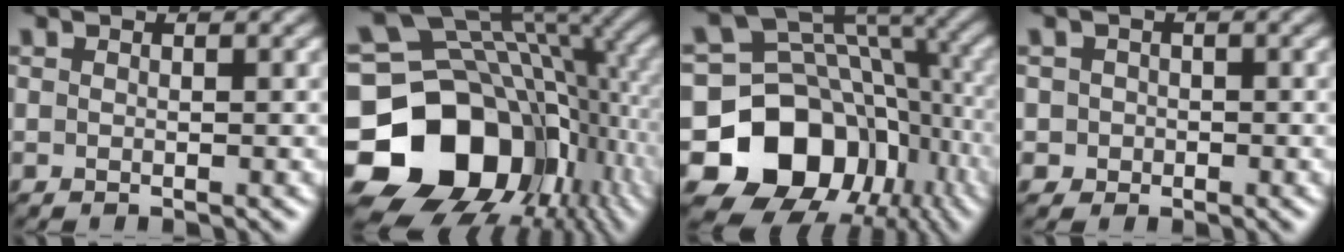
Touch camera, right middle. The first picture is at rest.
{"total": 17.9, "force": [-4.1, 14.2, 10.1], "torque": [-0.191, -0.025, -0.064]}
{"total": 12.8, "force": [-4.7, 10.4, 5.9], "torque": [-0.105, -0.009, -0.089]}
{"total": 1.2, "force": [-0.2, 1.1, -0.2], "torque": [0.010, -0.005, -0.002]}